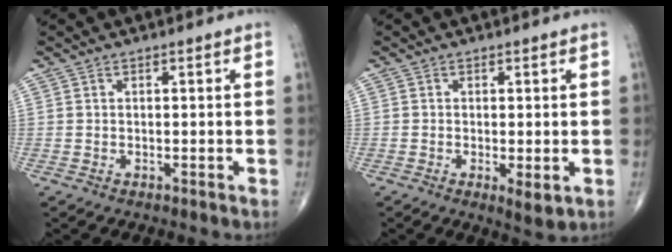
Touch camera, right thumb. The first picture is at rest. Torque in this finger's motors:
{"motor_torque": [-0.20, 0.24, -0.14, -0.08, -0.02]}